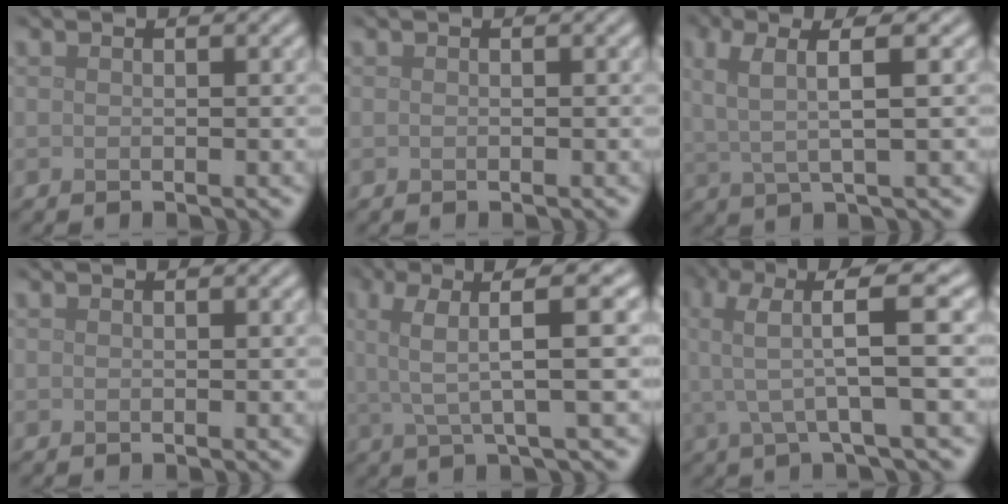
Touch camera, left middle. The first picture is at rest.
{"total": 0.0}
{"total": 4.5, "force": [1.6, 1.0, 4.1], "torque": [-0.085, 0.006, 0.031]}
{"total": 0.0}
{"total": 7.2, "force": [2.0, 1.7, 6.7], "torque": [-0.107, 0.017, 0.029]}
{"total": 6.8, "force": [1.4, 1.4, 6.5], "torque": [-0.117, 0.013, 0.018]}